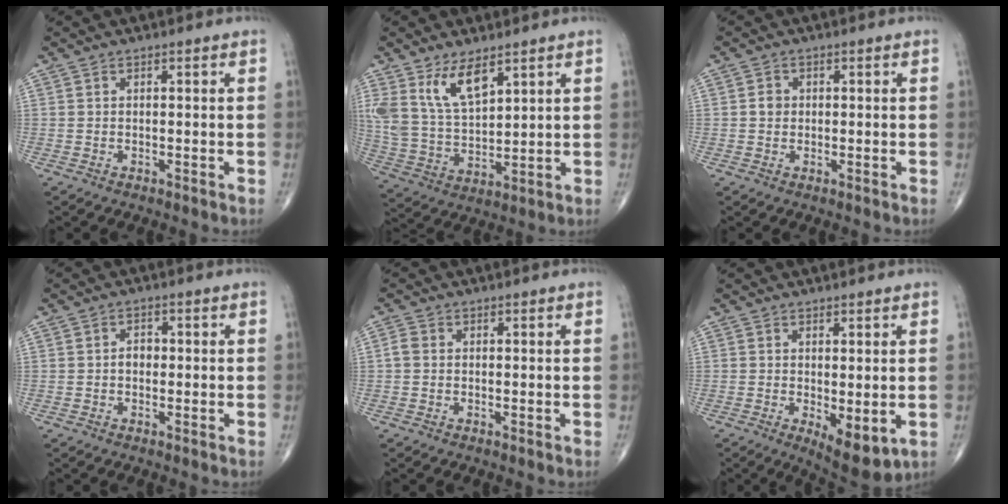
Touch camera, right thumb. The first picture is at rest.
{"total": 10.8, "force": [6.3, 4.9, 7.2], "torque": [-0.130, -0.028, 0.137]}
{"total": 1.8, "force": [0.1, 1.6, 0.8], "torque": [-0.006, 0.004, -0.001]}
{"total": 2.1, "force": [-0.2, 1.6, 1.3], "torque": [-0.011, 0.007, -0.007]}
{"total": 1.7, "force": [-0.1, 1.4, 1.0], "torque": [-0.019, 0.004, -0.004]}
{"total": 7.3, "force": [-1.5, 2.9, 6.5], "torque": [-0.085, -0.021, -0.011]}